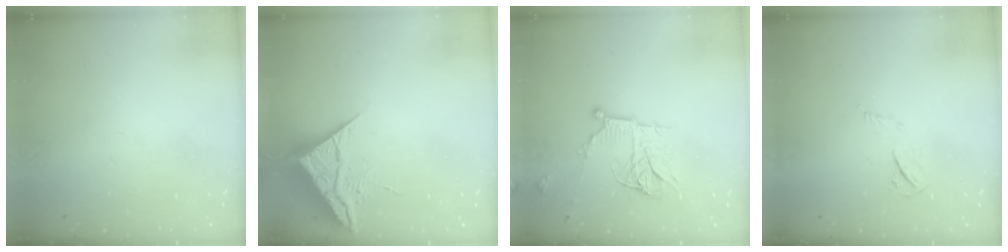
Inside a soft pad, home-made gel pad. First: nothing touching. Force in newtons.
{"total": 6.9, "press": 6.9, "slide": 0.4}
{"total": 14.9, "press": 14.8, "slide": 1.4}
{"total": 4.8, "press": 4.8, "slide": 0.6}